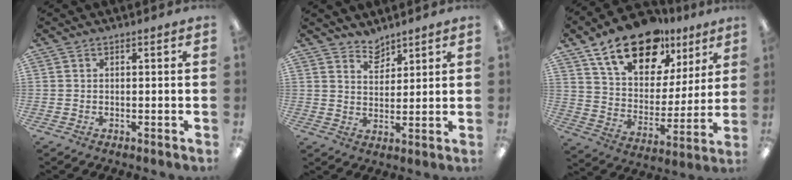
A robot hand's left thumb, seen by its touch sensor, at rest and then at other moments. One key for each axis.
{"total": 3.7, "fx": 3.4, "fy": 1.4, "fz": 0.3, "tx": 0.004, "ty": -0.024, "tz": 0.062}
{"total": 19.8, "fx": 13.4, "fy": 10.4, "fz": 10.3, "tx": -0.171, "ty": -0.072, "tz": 0.237}